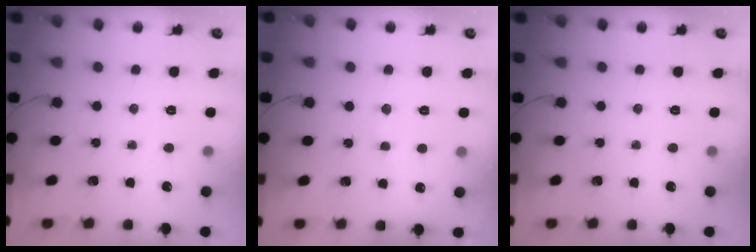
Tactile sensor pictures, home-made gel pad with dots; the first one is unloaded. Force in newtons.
{"total": 6.8, "press": 6.8, "slide": 0.5}
{"total": 0.0}